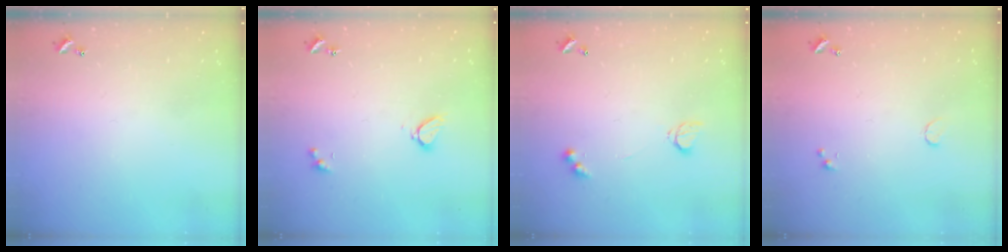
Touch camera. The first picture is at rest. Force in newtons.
{"total": 2.2, "press": 2.2, "slide": 0.3}
{"total": 3.7, "press": 3.6, "slide": 0.6}
{"total": 0.5, "press": 0.4, "slide": 0.3}